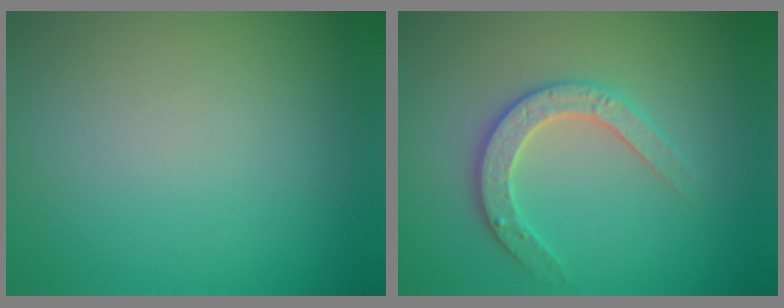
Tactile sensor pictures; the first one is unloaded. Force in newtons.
{"total": 2.8, "press": 2.8, "slide": 0.3}